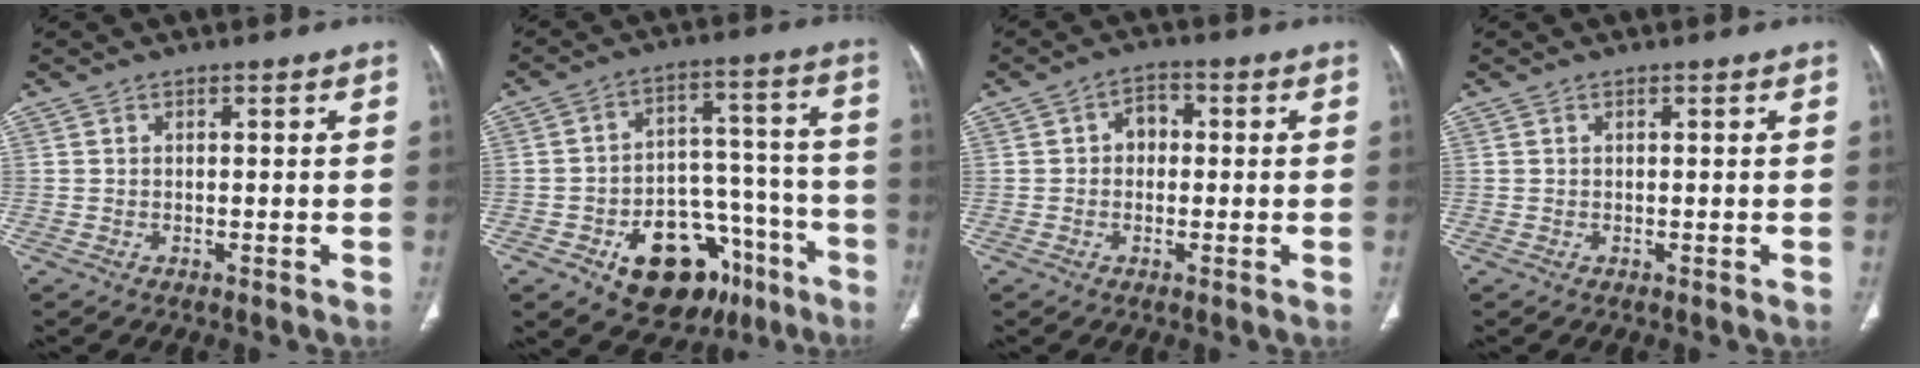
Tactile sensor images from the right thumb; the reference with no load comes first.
{"total": 19.8, "force": [-10.5, 12.0, 11.7], "torque": [-0.116, 0.087, -0.143]}
{"total": 3.8, "force": [0.1, 3.0, 2.4], "torque": [-0.018, 0.014, -0.006]}
{"total": 0.0}